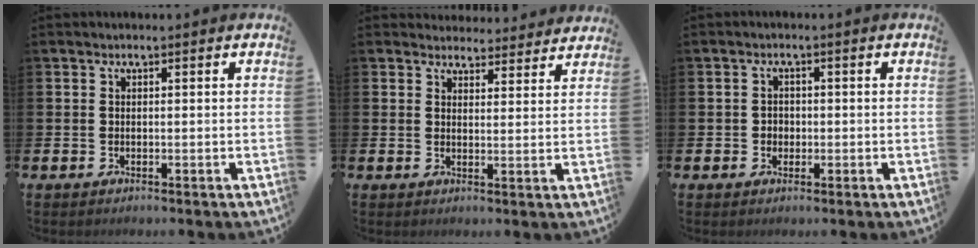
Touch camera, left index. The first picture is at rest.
{"total": 4.0, "force": [3.9, 1.0, -0.1], "torque": [0.003, -0.026, 0.070]}
{"total": 1.5, "force": [-0.2, 1.4, 0.4], "torque": [0.003, 0.003, -0.008]}